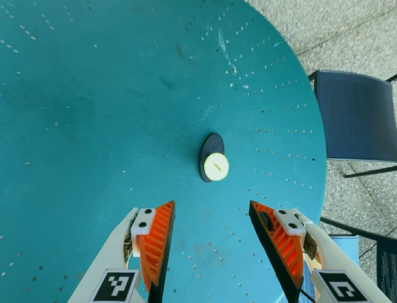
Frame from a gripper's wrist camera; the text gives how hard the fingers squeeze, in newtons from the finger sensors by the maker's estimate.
{"total": 0.5, "left": 0.3, "right": 0.7}